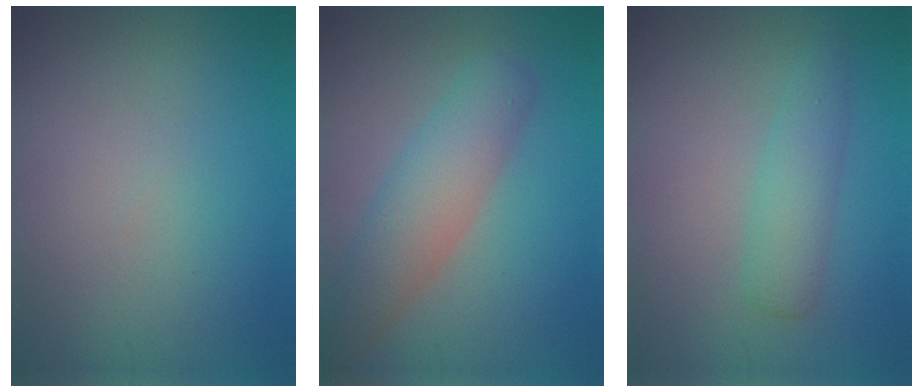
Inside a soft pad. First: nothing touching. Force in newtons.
{"total": 5.0, "press": 5.0, "slide": 0.3}
{"total": 2.8, "press": 2.7, "slide": 0.2}